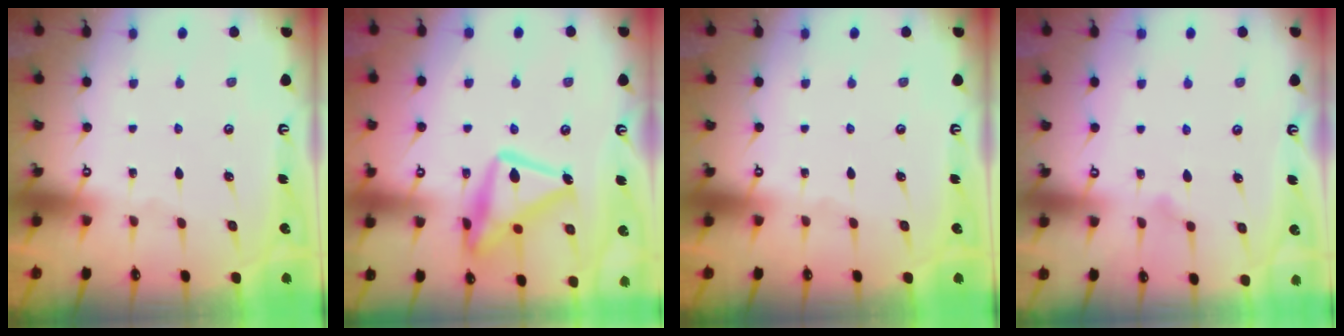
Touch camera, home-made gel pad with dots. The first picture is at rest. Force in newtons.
{"total": 19.0, "press": 19.0, "slide": 1.3}
{"total": 0.0}
{"total": 7.5, "press": 7.4, "slide": 1.1}